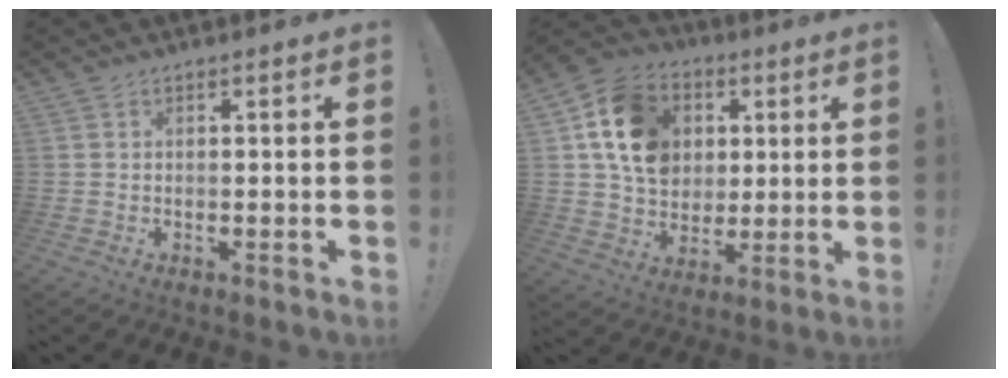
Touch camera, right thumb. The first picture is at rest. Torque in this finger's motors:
{"motor_torque": [2.37, 2.64, 0.75, -0.72, 0.53]}